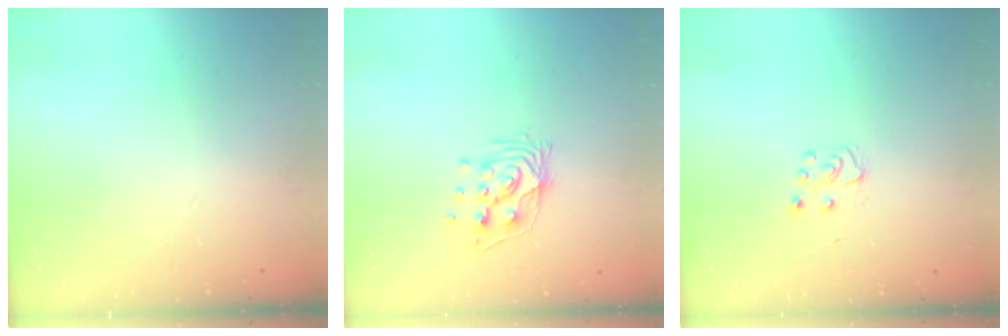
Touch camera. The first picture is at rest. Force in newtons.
{"total": 10.3, "press": 10.3, "slide": 0.7}
{"total": 5.1, "press": 5.0, "slide": 0.6}